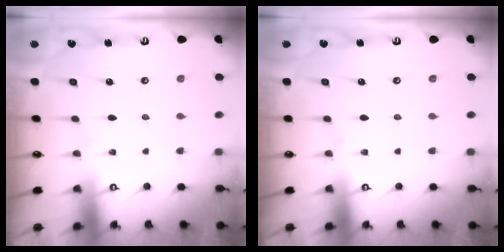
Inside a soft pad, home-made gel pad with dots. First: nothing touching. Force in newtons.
{"total": 0.0}